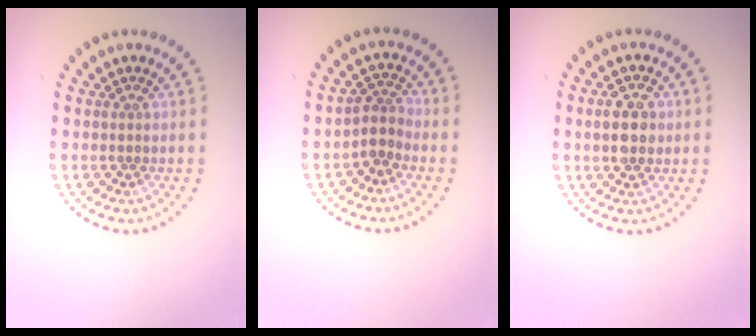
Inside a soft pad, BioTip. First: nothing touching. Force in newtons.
{"total": 2.1, "press": 1.6, "slide": 1.4}
{"total": 3.6, "press": 3.6, "slide": 0.2}